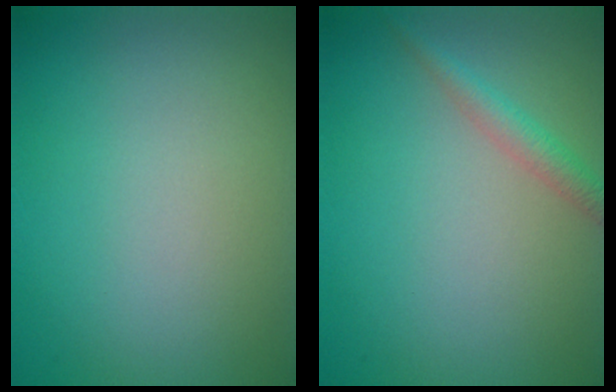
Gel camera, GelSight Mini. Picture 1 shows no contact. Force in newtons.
{"total": 1.9, "press": 1.9, "slide": 0.0}